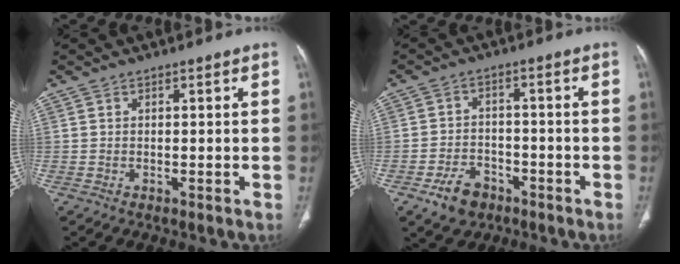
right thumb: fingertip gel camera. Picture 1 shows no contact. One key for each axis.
{"total": 6.8, "fx": -4.0, "fy": 4.7, "fz": 3.0, "tx": -0.040, "ty": 0.023, "tz": -0.062}